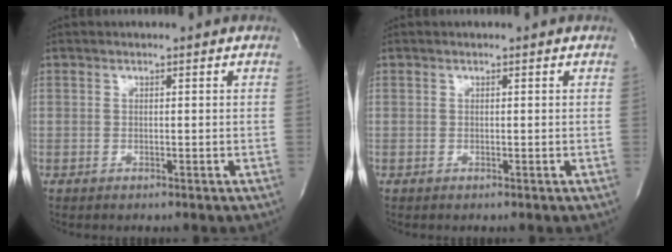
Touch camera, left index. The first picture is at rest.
{"total": 0.0}